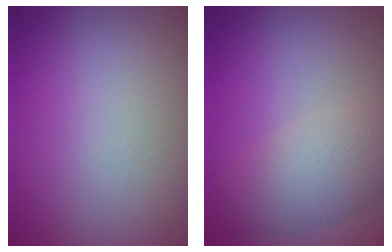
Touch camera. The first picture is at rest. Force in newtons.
{"total": 4.3, "press": 4.3, "slide": 0.1}